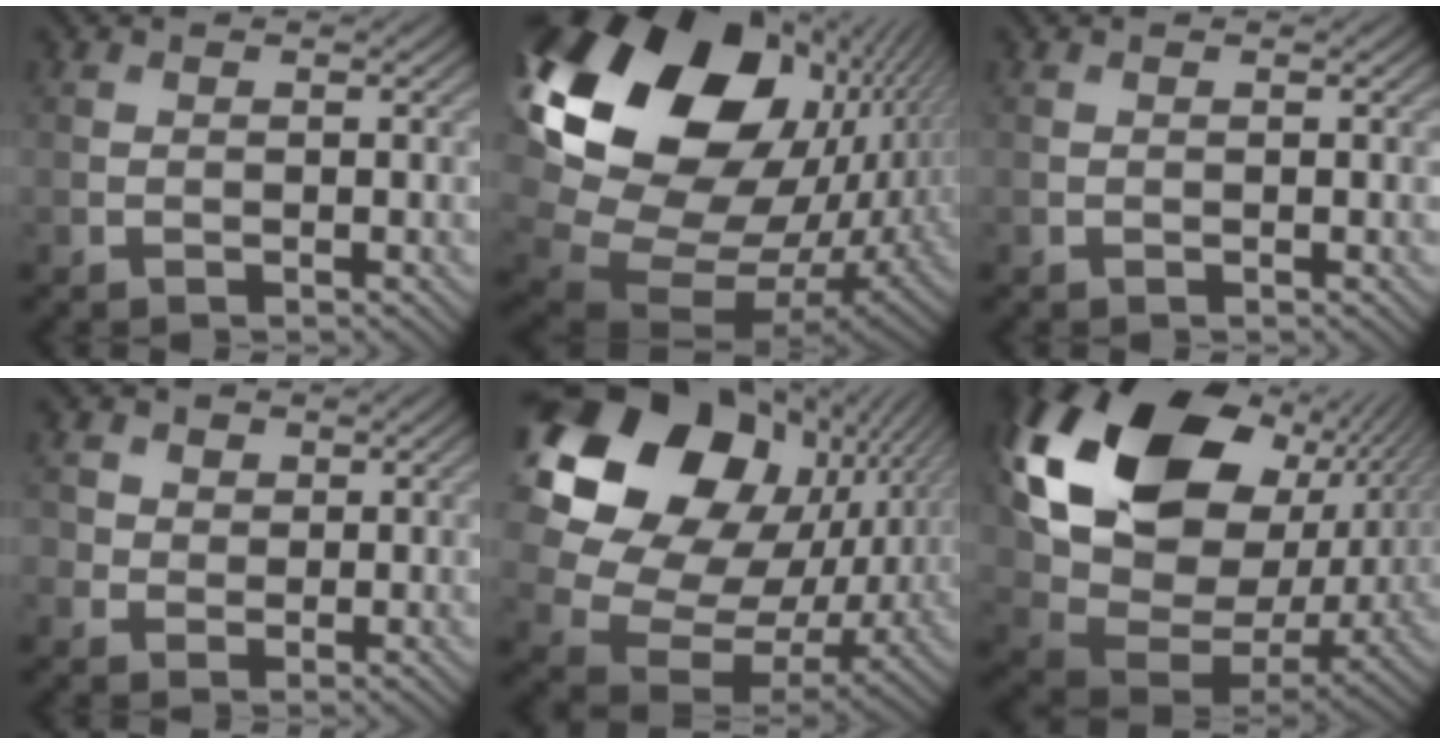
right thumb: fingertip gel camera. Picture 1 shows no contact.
{"total": 21.8, "force": [6.9, 15.0, 14.3], "torque": [-0.325, -0.010, 0.164]}
{"total": 0.0}
{"total": 3.2, "force": [1.1, 2.9, 0.9], "torque": [-0.039, 0.000, 0.021]}
{"total": 21.9, "force": [7.2, 16.4, 12.6], "torque": [-0.303, 0.023, 0.147]}
{"total": 21.7, "force": [7.4, 14.6, 14.2], "torque": [-0.326, 0.003, 0.153]}